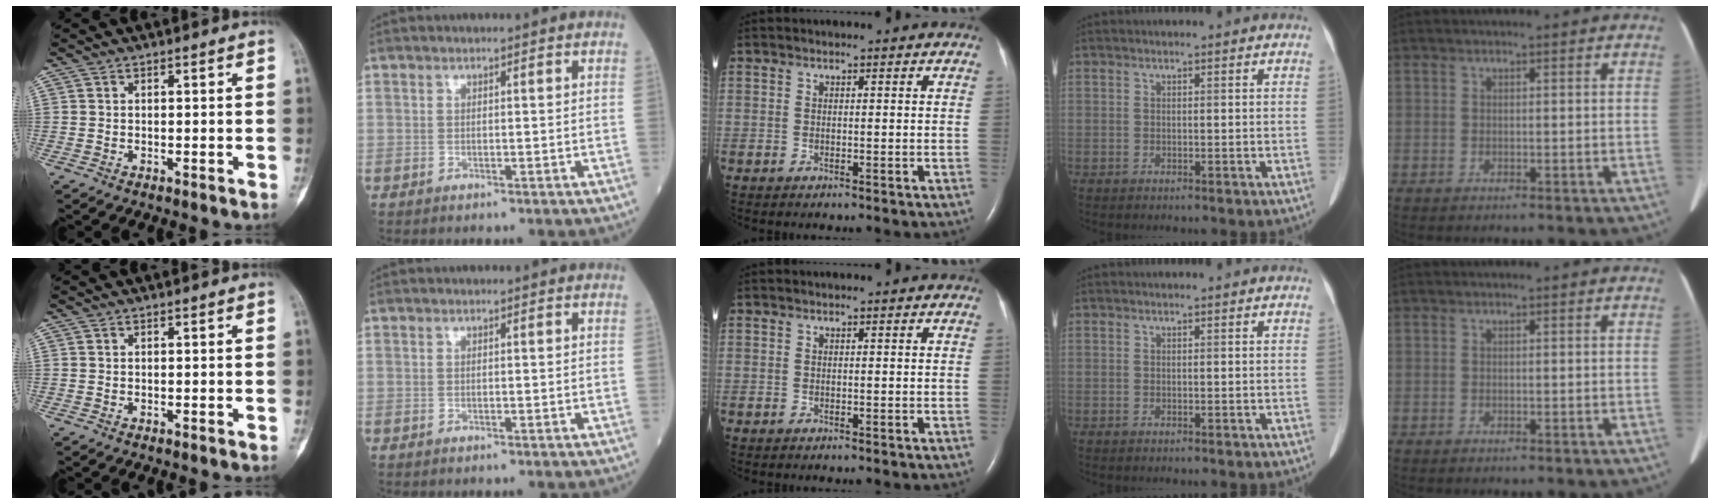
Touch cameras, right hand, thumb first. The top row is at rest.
{}